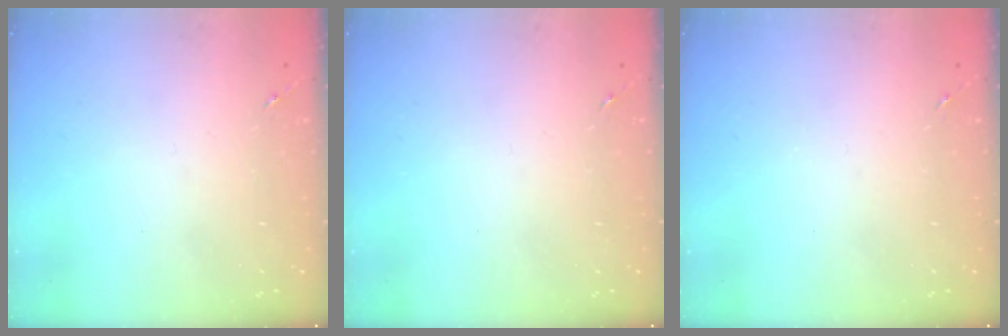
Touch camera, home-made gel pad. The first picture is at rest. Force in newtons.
{"total": 0.0}
{"total": 0.0}